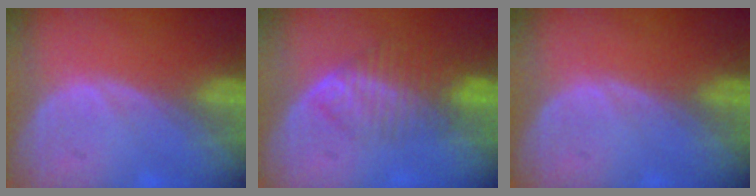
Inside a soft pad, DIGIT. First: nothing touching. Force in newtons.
{"total": 6.8, "press": 5.8, "slide": 3.5}
{"total": 0.0}